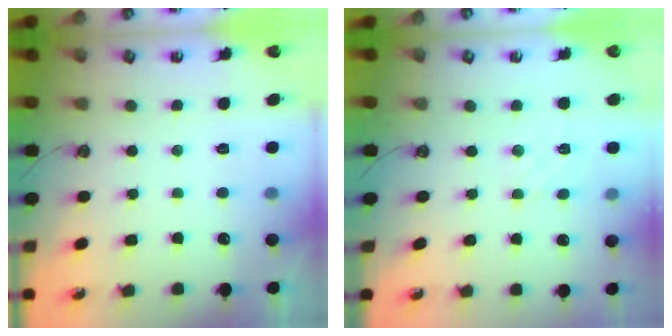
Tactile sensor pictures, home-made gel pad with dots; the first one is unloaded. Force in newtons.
{"total": 2.2, "press": 2.1, "slide": 0.5}